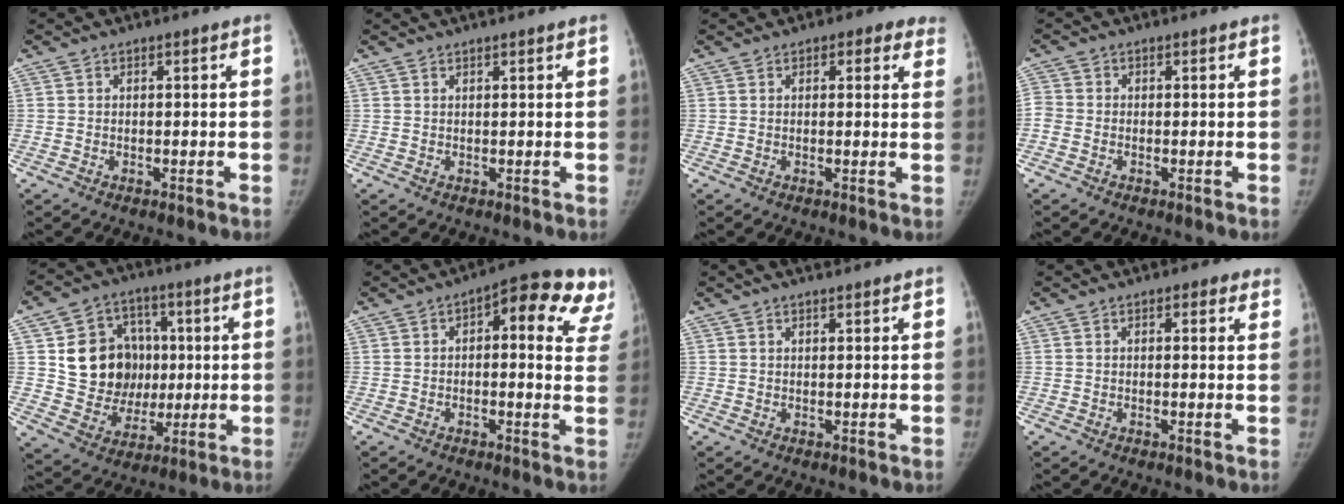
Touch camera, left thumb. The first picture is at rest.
{"total": 1.9, "force": [1.7, 0.3, 1.0], "torque": [-0.002, 0.011, 0.023]}
{"total": 6.4, "force": [4.5, 3.4, 2.9], "torque": [0.013, -0.009, 0.038]}
{"total": 2.7, "force": [-0.6, 2.1, 1.5], "torque": [-0.035, 0.001, -0.021]}
{"total": 15.7, "force": [2.5, 13.4, 8.0], "torque": [-0.077, 0.003, 0.062]}
{"total": 15.5, "force": [6.7, 6.2, 12.5], "torque": [-0.120, 0.004, 0.064]}
{"total": 3.3, "force": [2.6, 1.0, 1.6], "torque": [-0.014, 0.006, 0.039]}
{"total": 3.0, "force": [2.1, 1.6, 1.4], "torque": [0.012, -0.005, 0.019]}